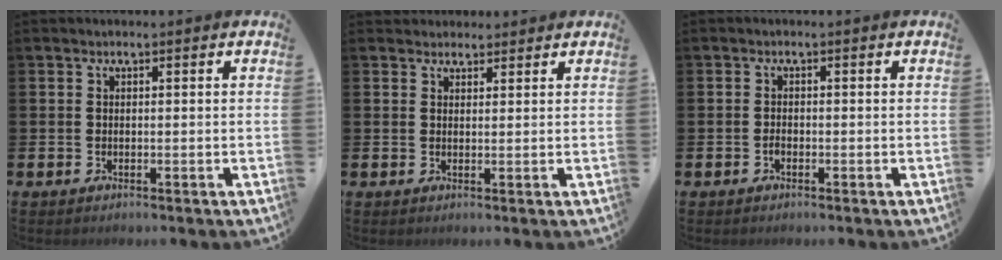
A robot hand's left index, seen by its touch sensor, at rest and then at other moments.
{"total": 2.4, "force": [2.3, 0.9, -0.2], "torque": [0.009, -0.007, 0.041]}
{"total": 1.0, "force": [-0.6, 0.6, 0.5], "torque": [-0.011, -0.001, -0.012]}